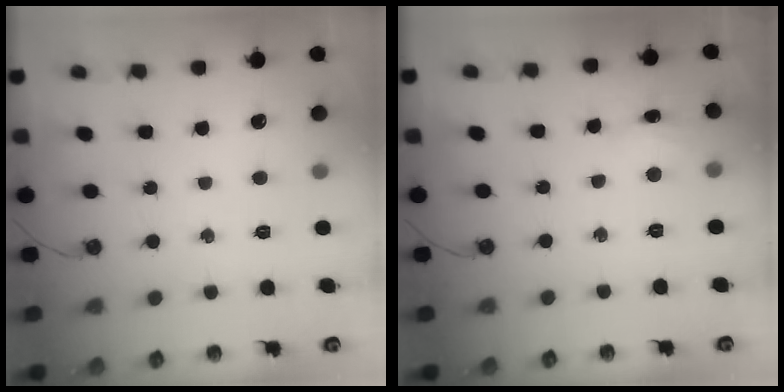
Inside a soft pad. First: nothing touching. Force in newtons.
{"total": 3.3, "press": 3.3, "slide": 0.6}